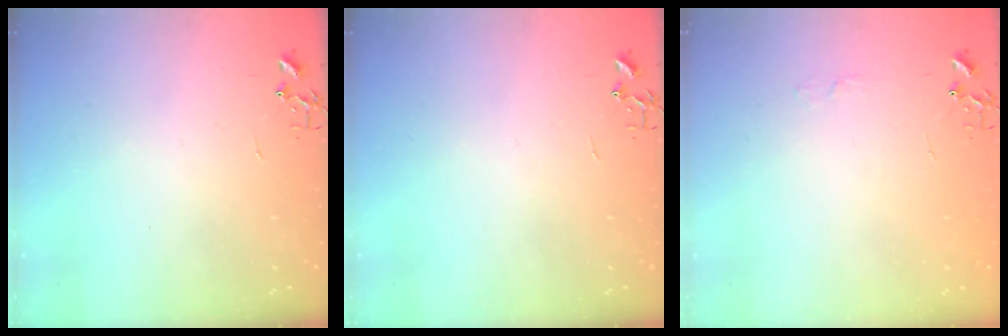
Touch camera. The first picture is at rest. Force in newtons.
{"total": 0.0}
{"total": 3.3, "press": 3.2, "slide": 0.5}